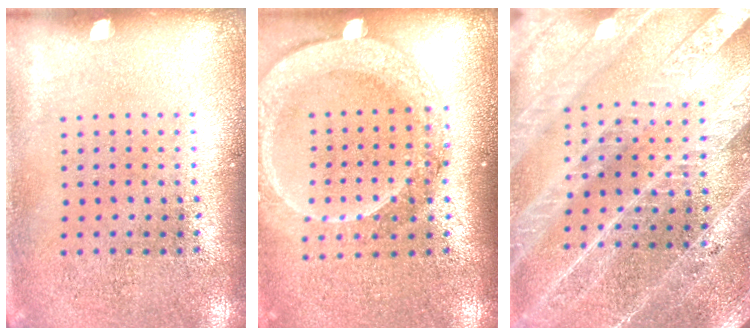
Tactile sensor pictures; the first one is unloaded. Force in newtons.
{"total": 2.1, "press": 1.9, "slide": 0.9}
{"total": 3.9, "press": 3.6, "slide": 1.5}